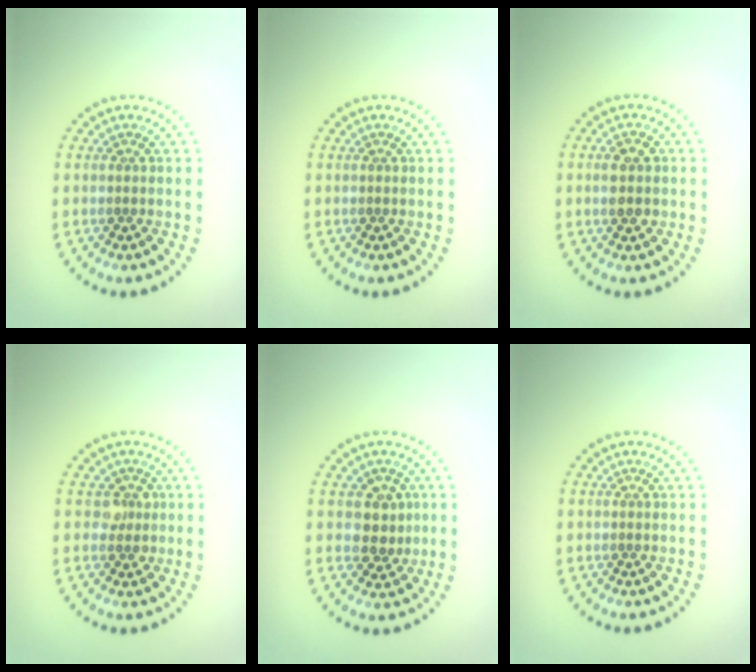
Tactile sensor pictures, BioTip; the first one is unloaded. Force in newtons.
{"total": 0.0}
{"total": 2.9, "press": 2.9, "slide": 0.1}
{"total": 1.6, "press": 1.3, "slide": 0.8}
{"total": 2.7, "press": 2.5, "slide": 1.0}
{"total": 0.0}